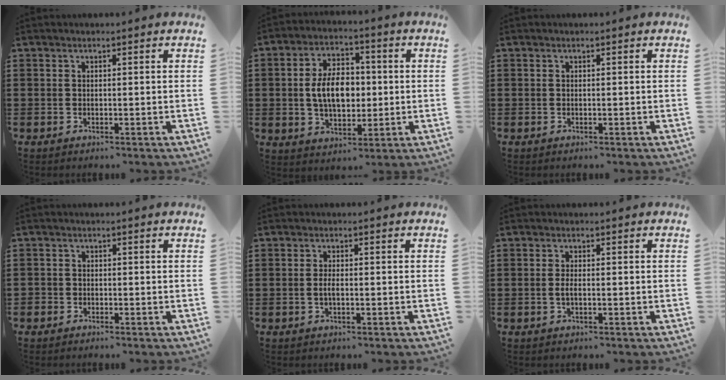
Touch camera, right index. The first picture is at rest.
{"total": 8.4, "force": [0.0, 5.2, 6.6], "torque": [-0.125, 0.007, -0.006]}
{"total": 0.0}
{"total": 1.1, "force": [-1.0, 0.5, 0.0], "torque": [-0.002, 0.004, -0.023]}
{"total": 1.7, "force": [-0.3, 0.5, 1.6], "torque": [-0.039, -0.003, -0.008]}
{"total": 1.6, "force": [-0.3, 0.5, 1.5], "torque": [-0.036, -0.002, -0.009]}